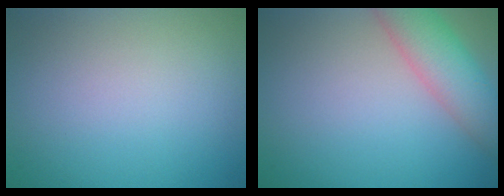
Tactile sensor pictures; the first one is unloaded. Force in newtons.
{"total": 5.5, "press": 5.5, "slide": 0.4}